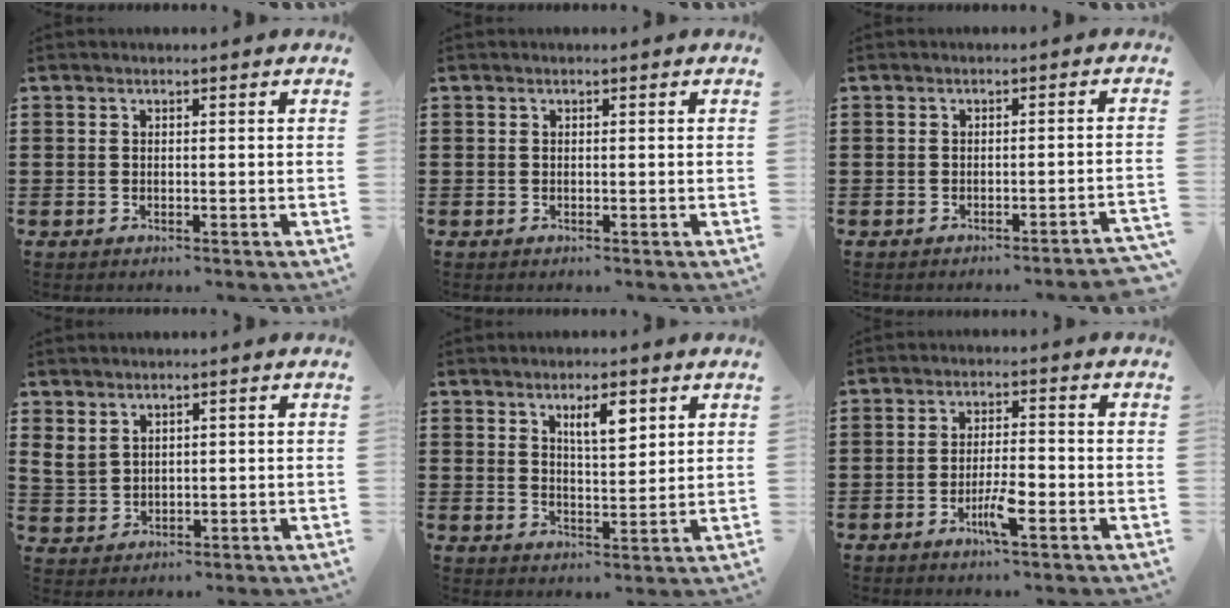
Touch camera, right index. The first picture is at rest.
{"total": 0.0}
{"total": 1.6, "force": [-1.4, -0.5, 0.8], "torque": [-0.013, -0.004, -0.027]}
{"total": 2.7, "force": [1.9, 1.7, 0.8], "torque": [-0.024, 0.006, 0.037]}
{"total": 4.6, "force": [2.7, 1.5, 3.4], "torque": [-0.057, 0.001, 0.042]}
{"total": 5.1, "force": [-2.3, 0.9, 4.4], "torque": [-0.086, -0.005, -0.043]}